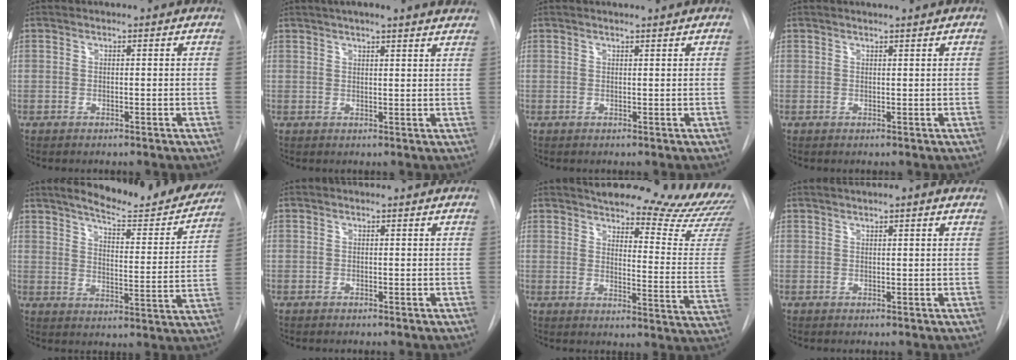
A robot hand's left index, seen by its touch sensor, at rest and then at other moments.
{"total": 13.0, "force": [11.2, 1.9, 6.4], "torque": [-0.093, 0.030, 0.133]}
{"total": 1.5, "force": [1.4, -0.3, 0.5], "torque": [-0.005, 0.003, 0.020]}
{"total": 1.3, "force": [1.1, -0.3, 0.6], "torque": [-0.005, 0.004, 0.020]}
{"total": 18.2, "force": [16.5, 2.6, 7.4], "torque": [-0.098, -0.047, 0.209]}
{"total": 0.0}
{"total": 24.3, "force": [22.4, 3.6, 8.6], "torque": [-0.104, -0.129, 0.250]}
{"total": 4.4, "force": [3.1, 0.4, 3.1], "torque": [-0.047, 0.028, 0.043]}